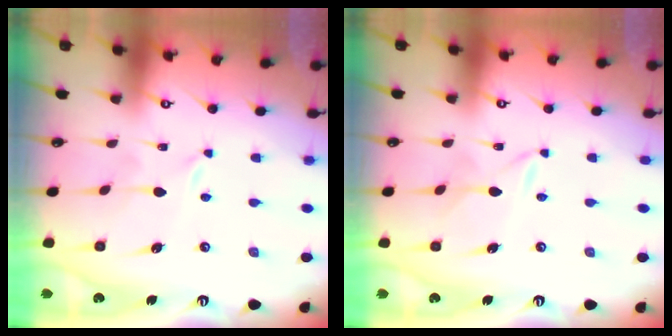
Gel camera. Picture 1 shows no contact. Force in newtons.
{"total": 1.7, "press": 1.7, "slide": 0.0}